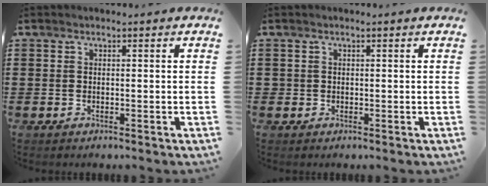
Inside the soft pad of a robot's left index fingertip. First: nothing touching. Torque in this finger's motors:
{"motor_torque": [0.21, 0.13, 0.03, -0.01]}